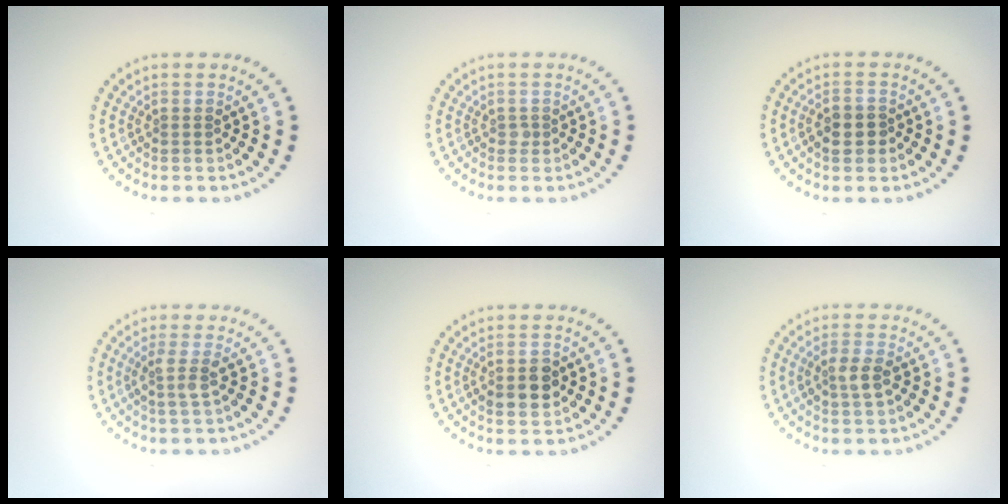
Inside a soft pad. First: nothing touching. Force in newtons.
{"total": 0.6, "press": 0.4, "slide": 0.4}
{"total": 2.6, "press": 2.4, "slide": 0.7}
{"total": 1.8, "press": 1.4, "slide": 1.2}
{"total": 2.8, "press": 2.8, "slide": 0.2}
{"total": 2.1, "press": 2.1, "slide": 0.3}